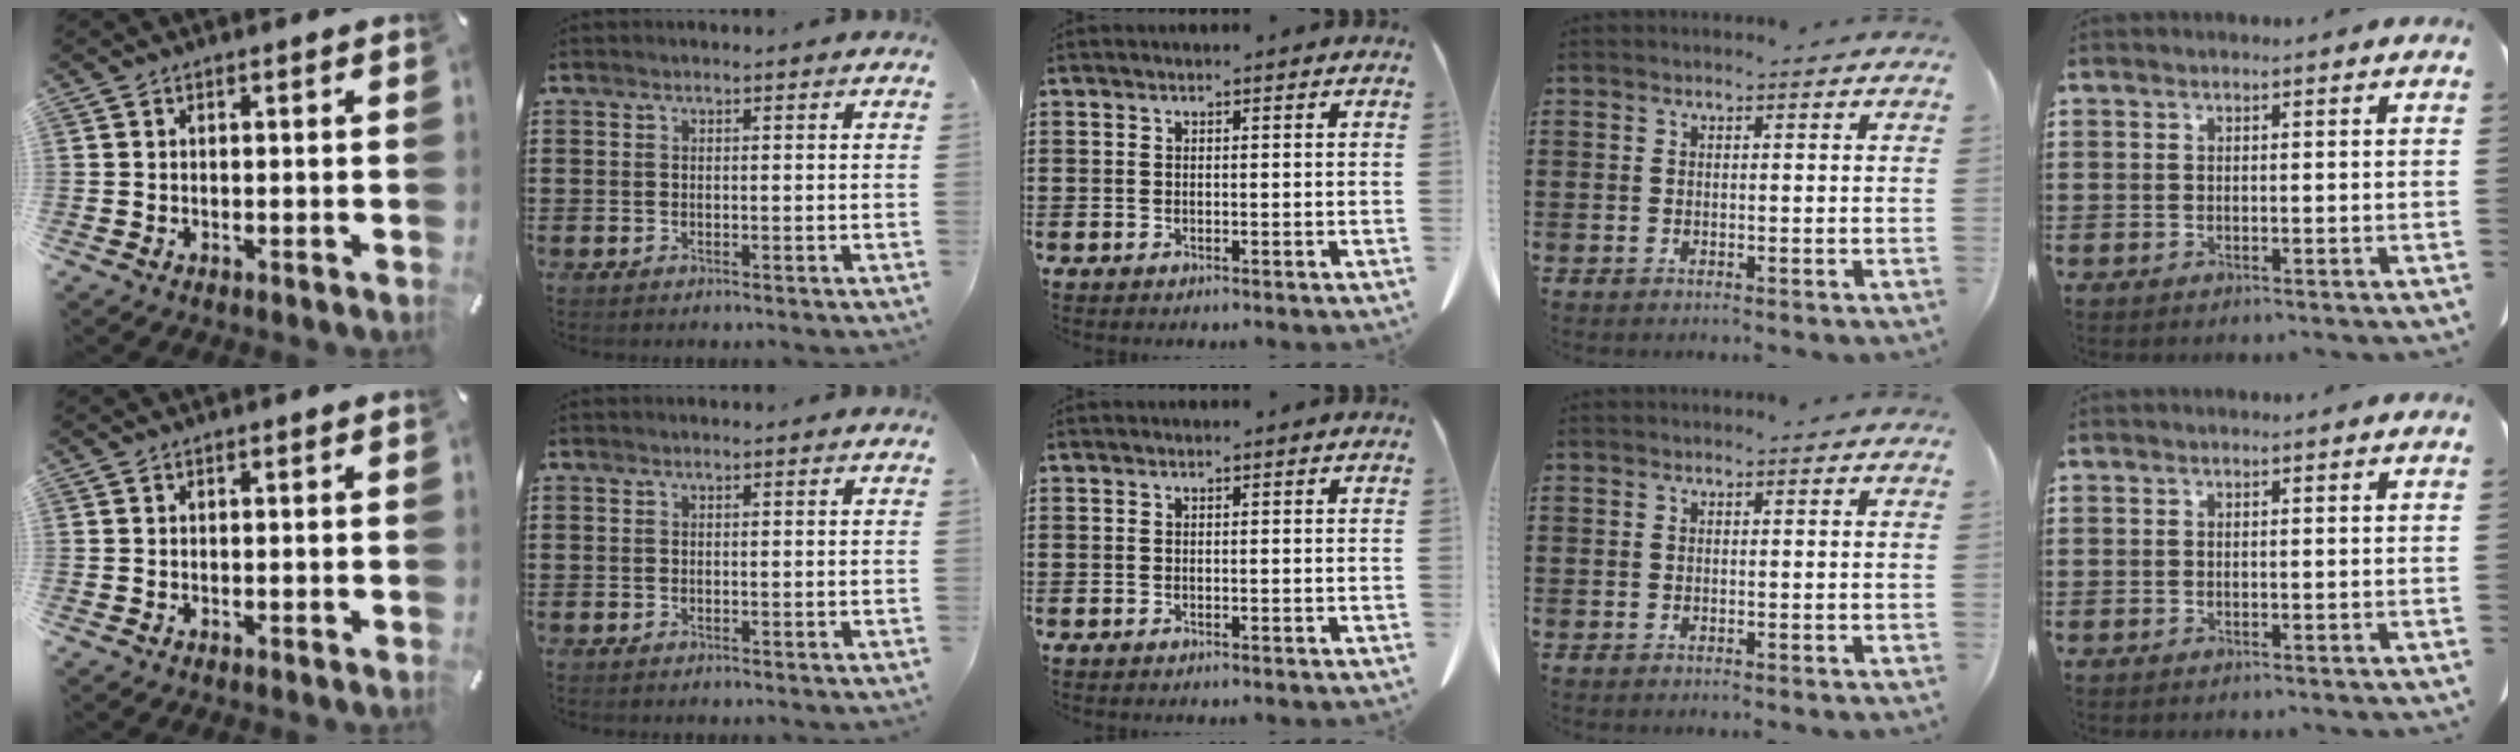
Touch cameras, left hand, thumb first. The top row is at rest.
{}